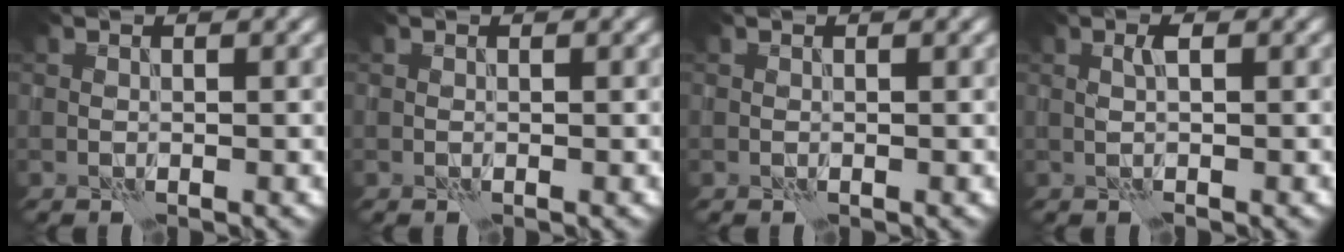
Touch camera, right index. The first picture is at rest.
{"total": 0.0}
{"total": 0.0}
{"total": 1.3, "force": [0.1, 0.3, 1.2], "torque": [-0.024, 0.005, 0.000]}